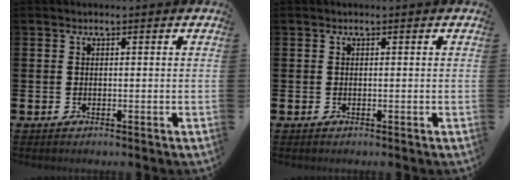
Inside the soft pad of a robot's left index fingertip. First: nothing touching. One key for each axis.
{"total": 0.0}